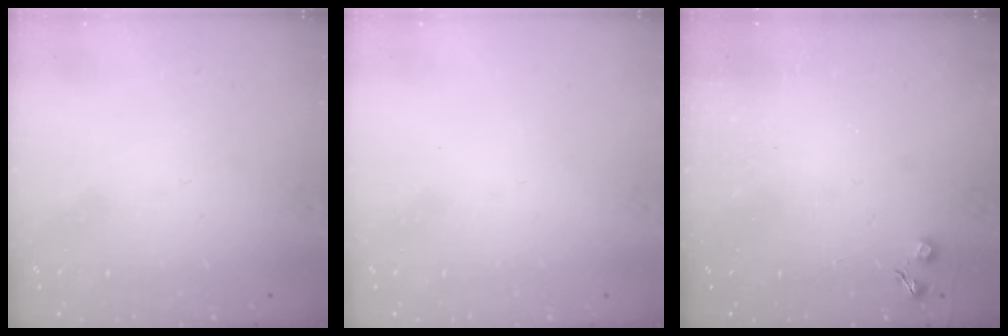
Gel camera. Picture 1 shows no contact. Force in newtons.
{"total": 0.0}
{"total": 2.3, "press": 2.3, "slide": 0.4}